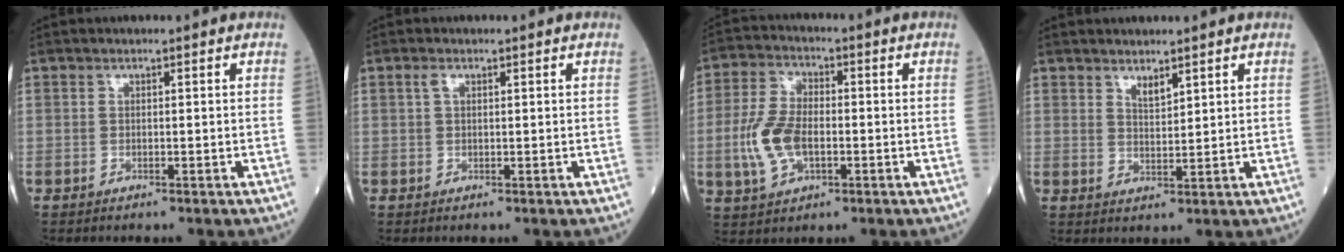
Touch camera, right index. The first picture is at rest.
{"total": 1.1, "force": [0.5, 0.5, 0.8], "torque": [-0.021, 0.007, 0.009]}
{"total": 9.0, "force": [-1.8, 4.7, 7.5], "torque": [-0.177, 0.007, -0.034]}
{"total": 2.3, "force": [1.8, 0.5, 1.3], "torque": [-0.027, -0.009, 0.039]}